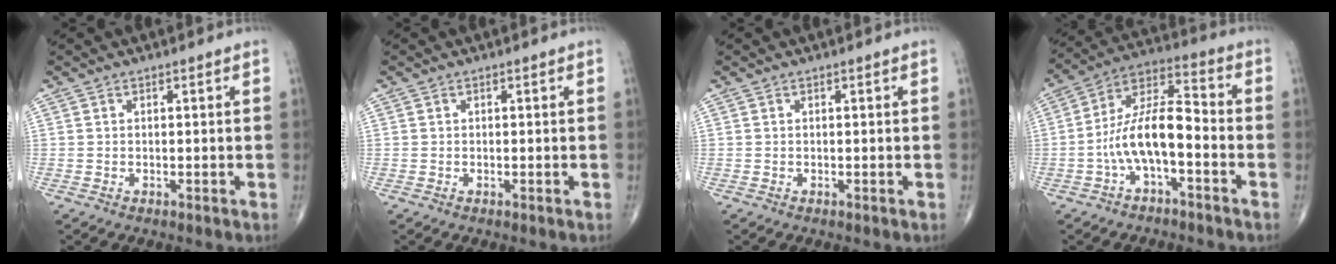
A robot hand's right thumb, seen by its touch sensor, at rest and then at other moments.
{"total": 0.0}
{"total": 0.0}
{"total": 11.9, "force": [-3.5, 4.8, 10.3], "torque": [-0.192, 0.055, -0.070]}